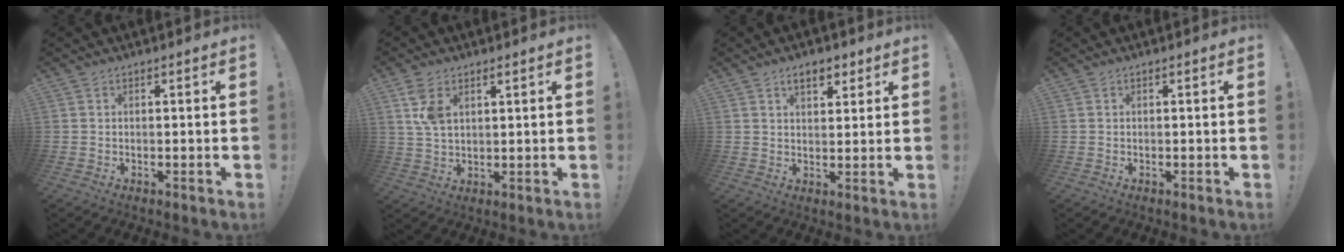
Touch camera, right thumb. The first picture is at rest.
{"total": 6.0, "force": [2.8, 3.2, 4.2], "torque": [-0.079, -0.004, 0.054]}
{"total": 5.8, "force": [3.3, 3.1, 3.5], "torque": [-0.041, -0.010, 0.056]}
{"total": 0.0}